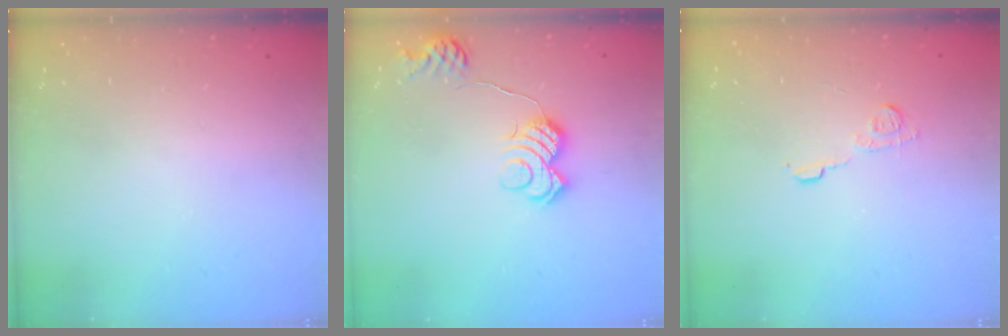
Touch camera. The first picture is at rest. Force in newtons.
{"total": 11.4, "press": 11.4, "slide": 0.5}
{"total": 7.3, "press": 7.3, "slide": 0.5}